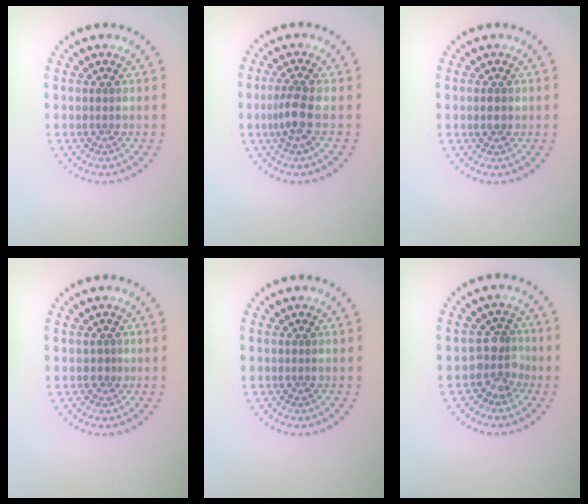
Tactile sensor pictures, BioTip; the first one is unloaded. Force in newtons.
{"total": 2.2, "press": 1.8, "slide": 1.4}
{"total": 1.3, "press": 1.3, "slide": 0.1}
{"total": 0.6, "press": 0.4, "slide": 0.5}
{"total": 0.0}
{"total": 2.5, "press": 1.9, "slide": 1.6}